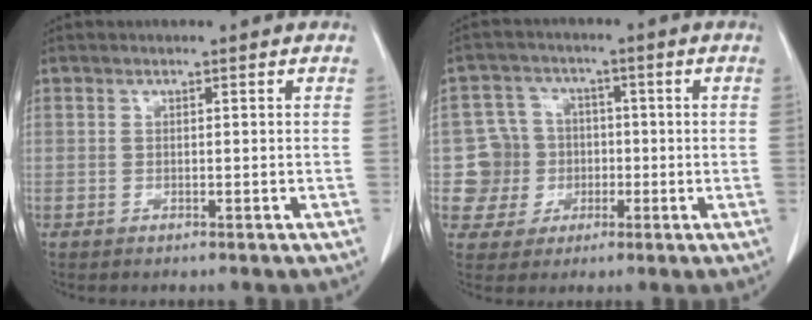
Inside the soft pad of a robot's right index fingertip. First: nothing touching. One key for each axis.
{"total": 7.0, "fx": -0.7, "fy": 7.0, "fz": 0.4, "tx": -0.004, "ty": 0.016, "tz": -0.007}